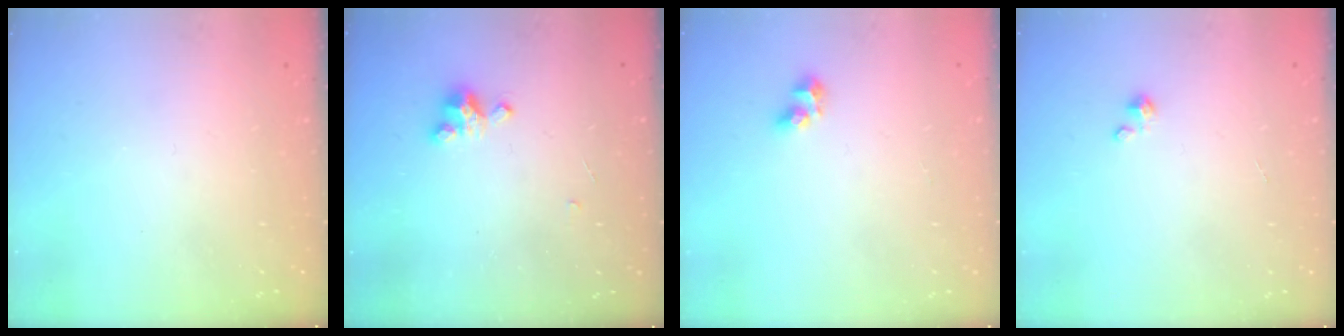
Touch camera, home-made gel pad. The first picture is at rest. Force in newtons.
{"total": 2.6, "press": 2.6, "slide": 0.3}
{"total": 4.8, "press": 4.8, "slide": 0.1}
{"total": 1.7, "press": 1.7, "slide": 0.1}